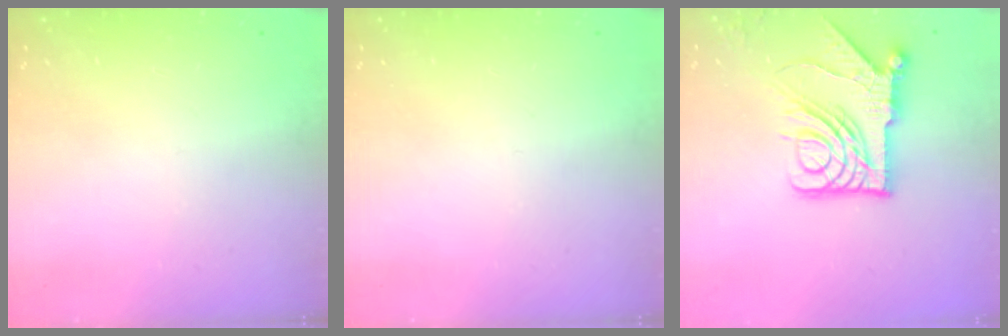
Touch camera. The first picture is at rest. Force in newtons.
{"total": 0.0}
{"total": 13.2, "press": 13.1, "slide": 1.6}